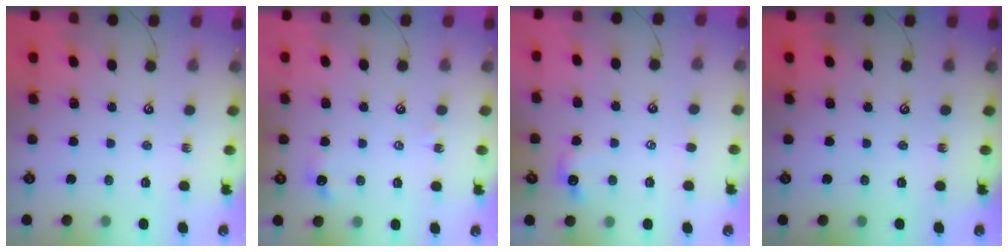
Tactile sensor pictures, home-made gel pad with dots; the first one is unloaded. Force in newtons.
{"total": 3.3, "press": 3.2, "slide": 0.6}
{"total": 2.2, "press": 2.1, "slide": 0.7}
{"total": 0.0}